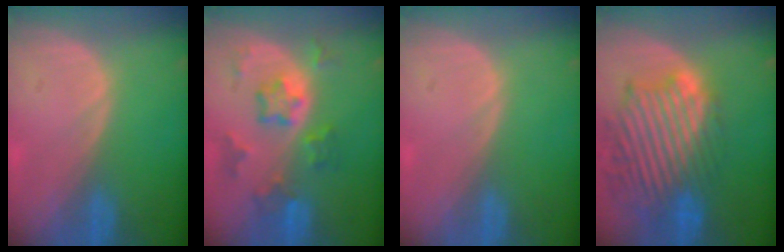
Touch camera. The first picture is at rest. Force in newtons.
{"total": 7.4, "press": 6.6, "slide": 3.4}
{"total": 0.0}
{"total": 13.6, "press": 11.7, "slide": 6.8}